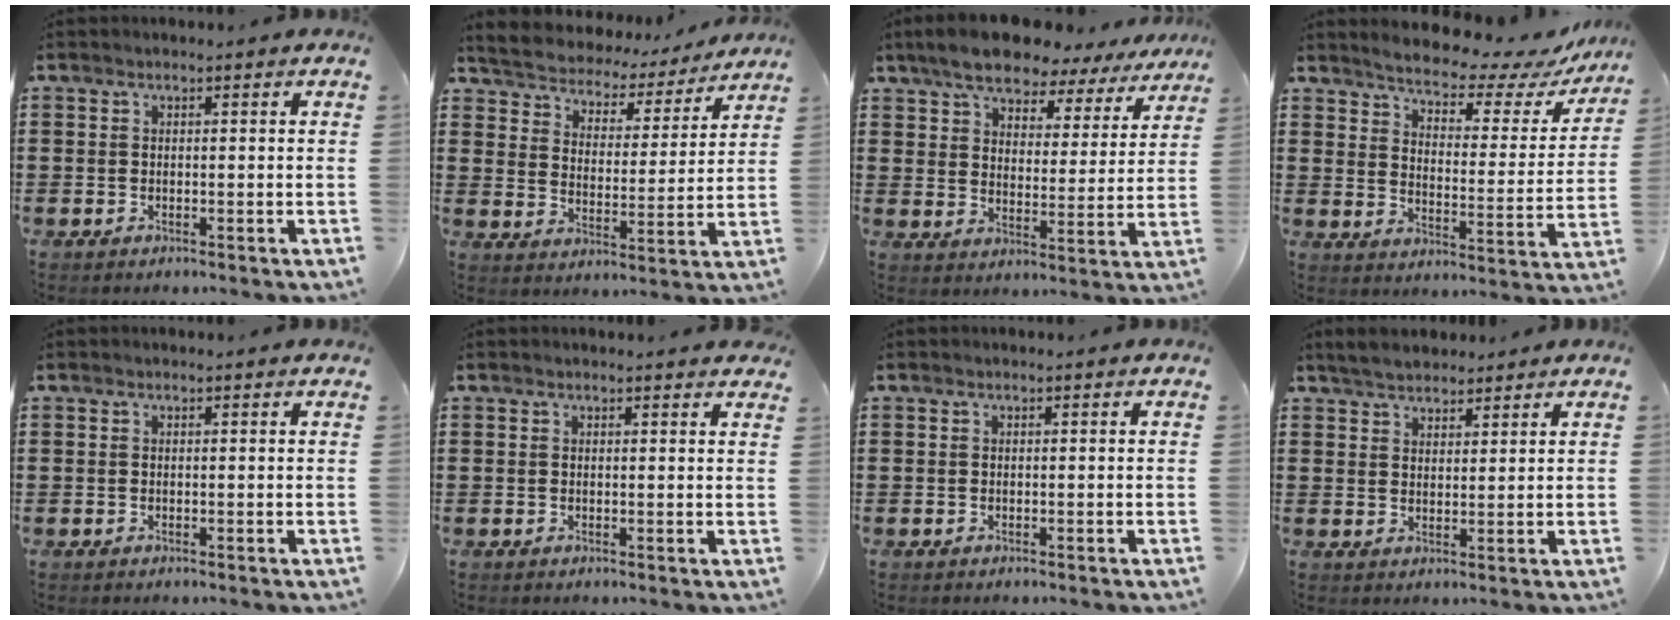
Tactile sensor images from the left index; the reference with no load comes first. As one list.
[{"total": 3.5, "force": [3.4, 0.7, -0.4], "torque": [-0.018, -0.032, 0.050]}, {"total": 7.7, "force": [7.0, 1.9, 2.5], "torque": [-0.083, -0.030, 0.125]}, {"total": 4.9, "force": [4.6, 0.6, 1.5], "torque": [-0.047, -0.036, 0.073]}, {"total": 0.0}, {"total": 1.1, "force": [1.1, 0.1, 0.3], "torque": [0.000, -0.002, 0.020]}, {"total": 0.0}, {"total": 3.6, "force": [3.4, 1.1, 0.5], "torque": [-0.021, -0.001, 0.064]}]